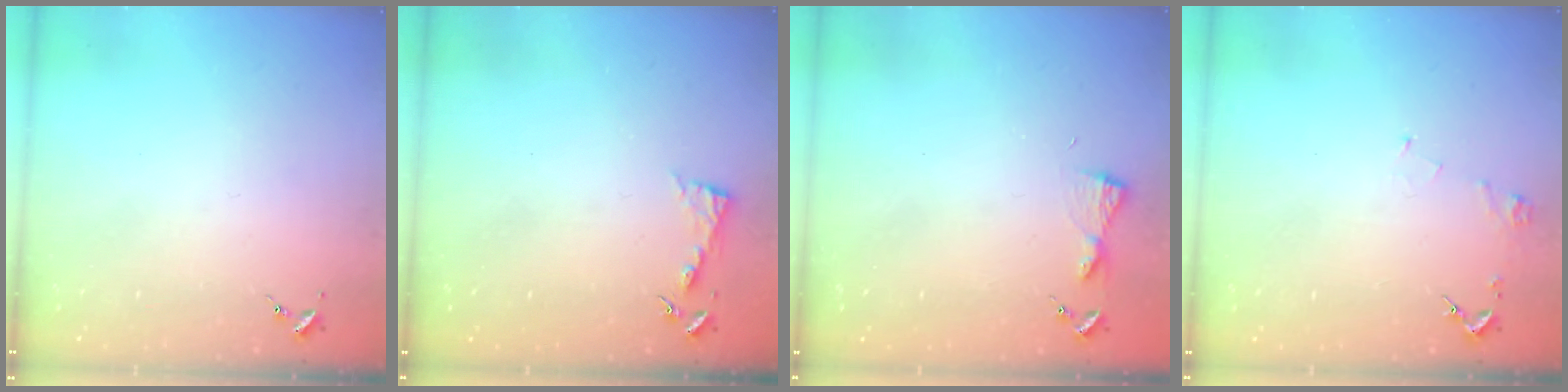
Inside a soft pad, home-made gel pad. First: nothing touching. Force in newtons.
{"total": 3.9, "press": 3.9, "slide": 0.4}
{"total": 3.9, "press": 3.9, "slide": 0.4}
{"total": 3.7, "press": 3.7, "slide": 0.5}